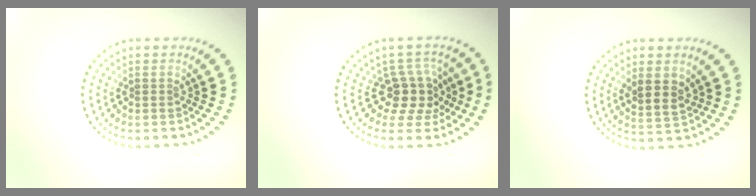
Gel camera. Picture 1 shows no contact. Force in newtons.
{"total": 3.6, "press": 2.8, "slide": 2.2}
{"total": 2.6, "press": 2.3, "slide": 1.2}